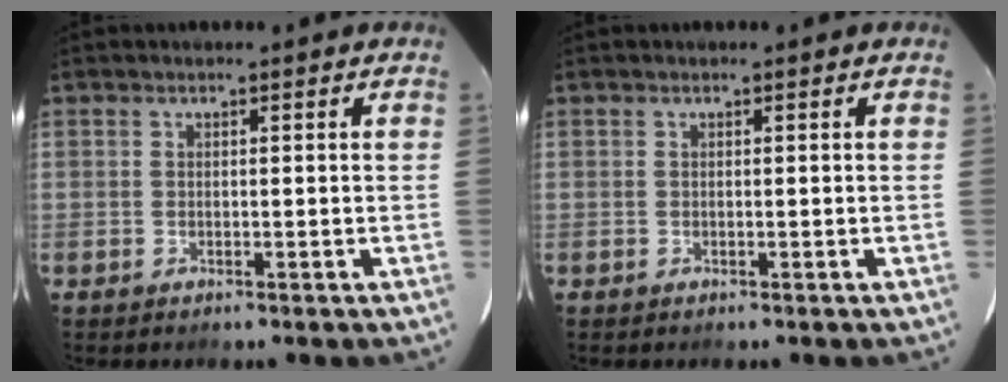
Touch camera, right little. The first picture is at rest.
{"total": 0.0}